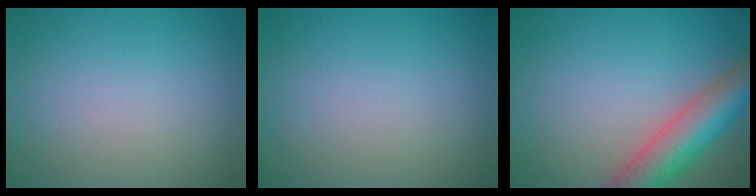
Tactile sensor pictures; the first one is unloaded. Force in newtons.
{"total": 0.0}
{"total": 7.8, "press": 7.8, "slide": 0.4}